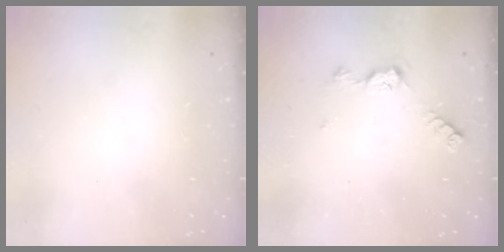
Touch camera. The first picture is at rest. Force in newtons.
{"total": 5.5, "press": 5.4, "slide": 0.6}